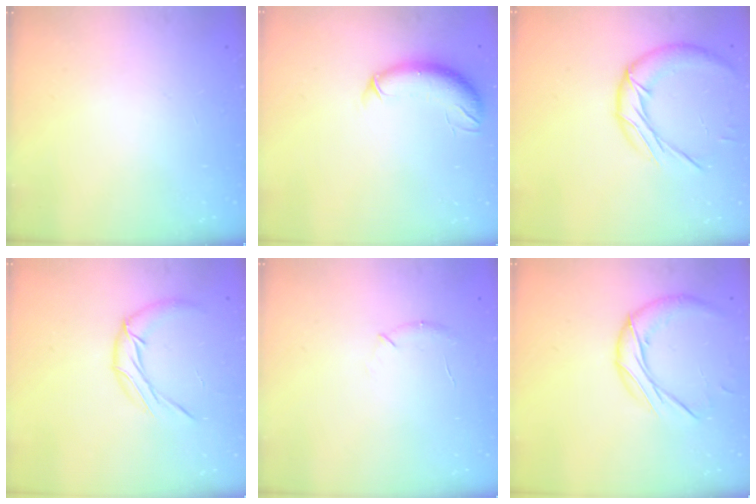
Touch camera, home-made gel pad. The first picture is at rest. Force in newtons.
{"total": 10.5, "press": 10.3, "slide": 1.9}
{"total": 13.7, "press": 13.6, "slide": 1.4}
{"total": 11.3, "press": 11.2, "slide": 1.5}
{"total": 6.6, "press": 6.3, "slide": 1.7}
{"total": 10.8, "press": 10.8, "slide": 0.6}